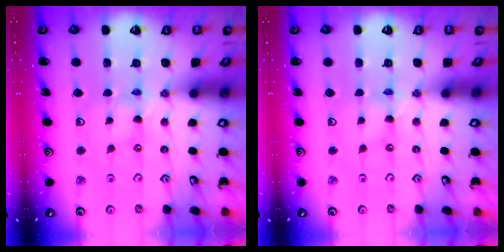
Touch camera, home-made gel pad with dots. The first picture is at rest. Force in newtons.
{"total": 0.0}